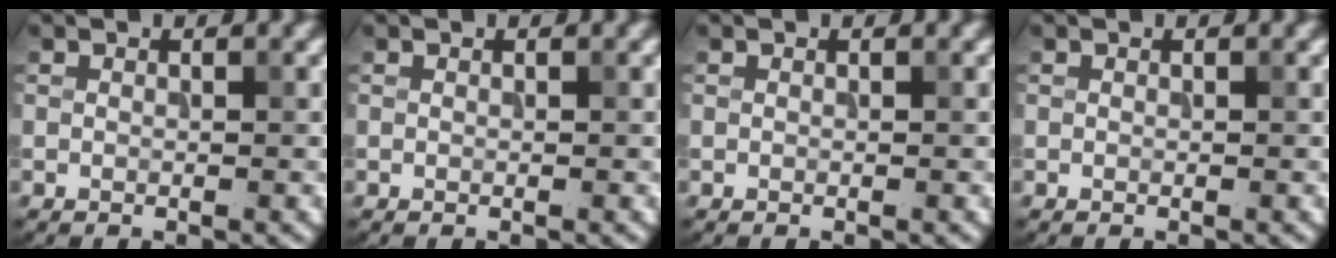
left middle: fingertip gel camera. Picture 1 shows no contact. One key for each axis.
{"total": 0.0}
{"total": 0.0}
{"total": 0.0}